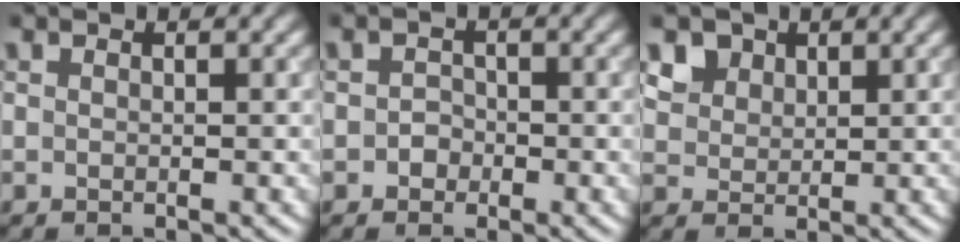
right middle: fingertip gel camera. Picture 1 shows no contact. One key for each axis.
{"total": 1.2, "fx": -0.4, "fy": 1.1, "fz": 0.3, "tx": 0.001, "ty": 0.001, "tz": -0.009}
{"total": 4.2, "fx": 2.6, "fy": 3.0, "fz": 1.6, "tx": -0.055, "ty": -0.004, "tz": 0.056}